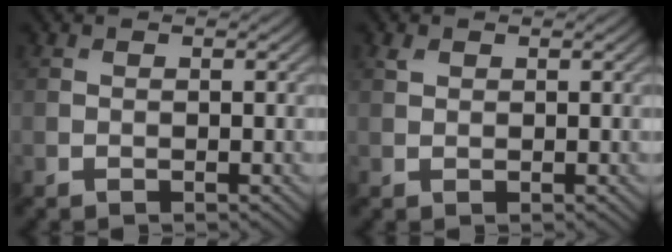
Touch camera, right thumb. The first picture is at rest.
{"total": 0.9, "force": [0.6, 0.5, 0.4], "torque": [-0.011, 0.000, 0.013]}